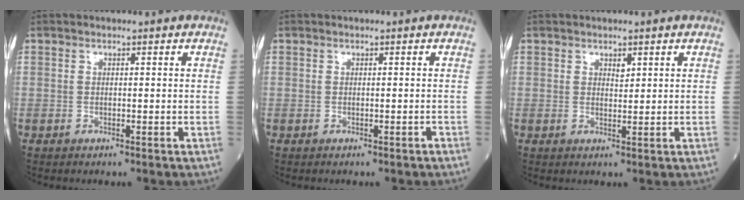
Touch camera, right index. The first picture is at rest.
{"total": 0.0}
{"total": 1.4, "force": [0.8, 0.7, 0.9], "torque": [-0.010, -0.002, 0.014]}